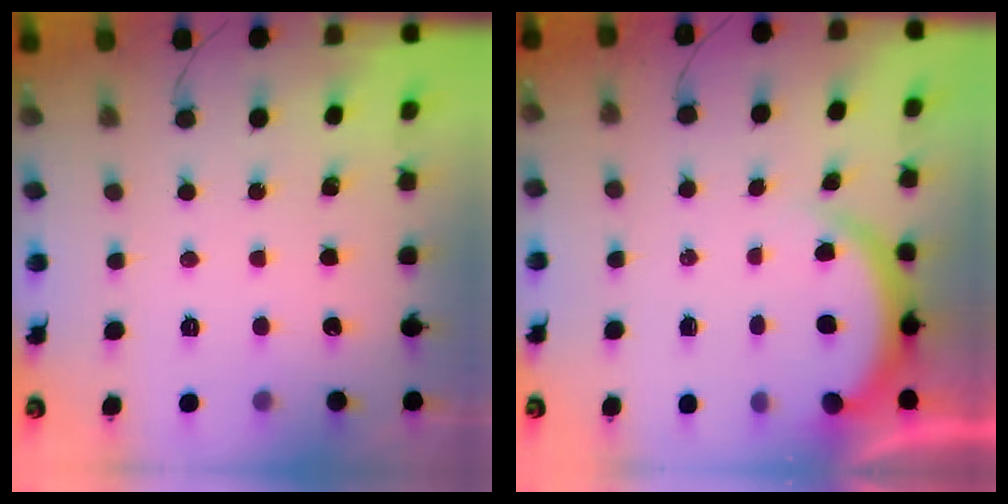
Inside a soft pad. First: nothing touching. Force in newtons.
{"total": 4.6, "press": 4.5, "slide": 0.7}